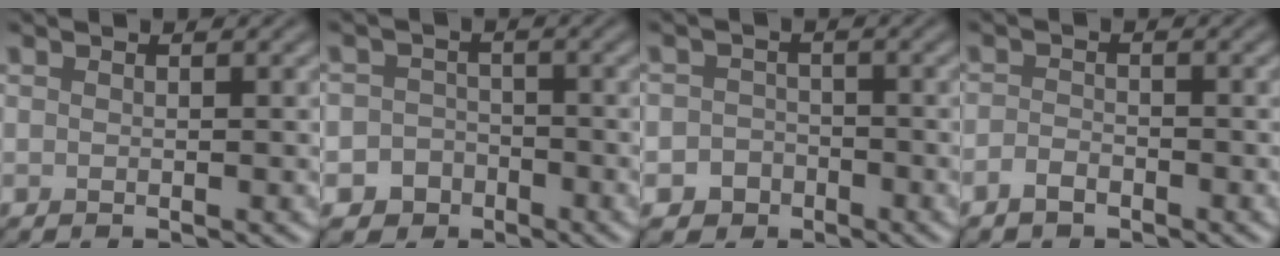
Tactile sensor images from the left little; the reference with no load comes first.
{"total": 3.9, "force": [-2.2, 3.1, 0.5], "torque": [0.027, 0.000, -0.044]}
{"total": 2.9, "force": [-1.6, 2.4, 0.4], "torque": [0.020, 0.003, -0.033]}
{"total": 1.6, "force": [-1.2, 0.8, 0.8], "torque": [-0.016, 0.001, -0.026]}